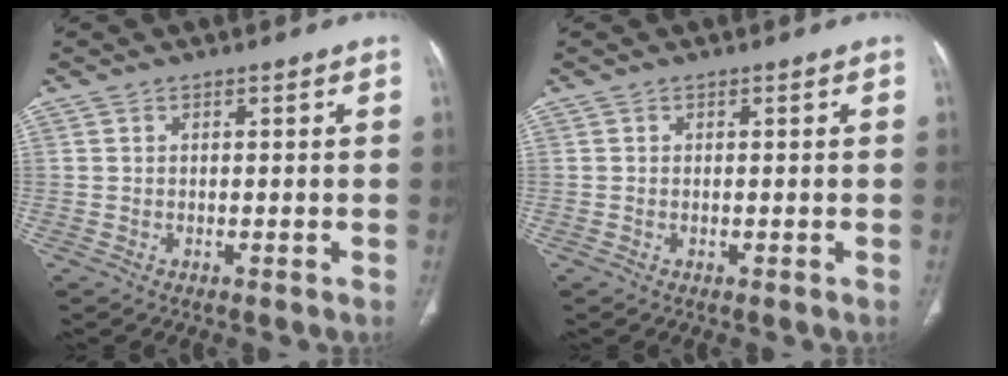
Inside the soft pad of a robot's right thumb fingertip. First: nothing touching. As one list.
[{"total": 0.0}]